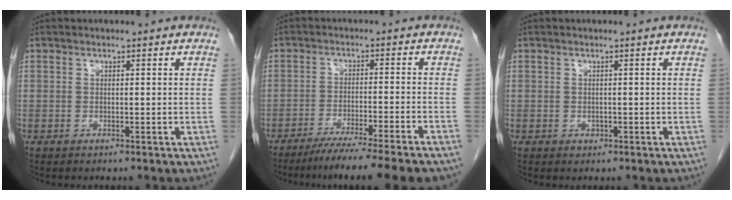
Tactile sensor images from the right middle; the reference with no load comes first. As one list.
[{"total": 12.1, "force": [-10.0, -1.1, 6.7], "torque": [-0.081, -0.033, -0.151]}, {"total": 0.6, "force": [-0.2, 0.5, 0.2], "torque": [-0.004, 0.001, -0.002]}]